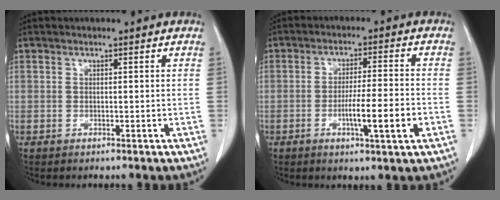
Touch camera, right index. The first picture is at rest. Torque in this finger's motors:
{"motor_torque": [1.45, -0.63, 0.71, 0.15]}